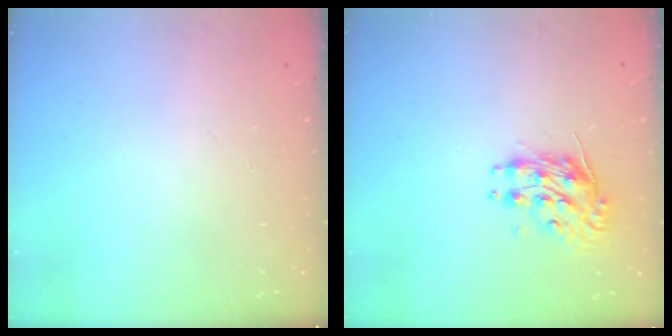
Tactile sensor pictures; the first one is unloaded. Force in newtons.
{"total": 9.2, "press": 9.2, "slide": 0.2}